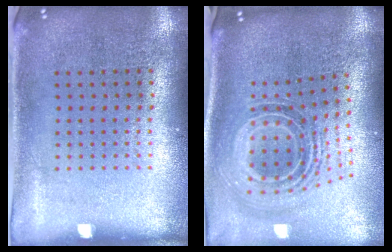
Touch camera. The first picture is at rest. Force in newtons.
{"total": 1.7, "press": 1.3, "slide": 1.1}